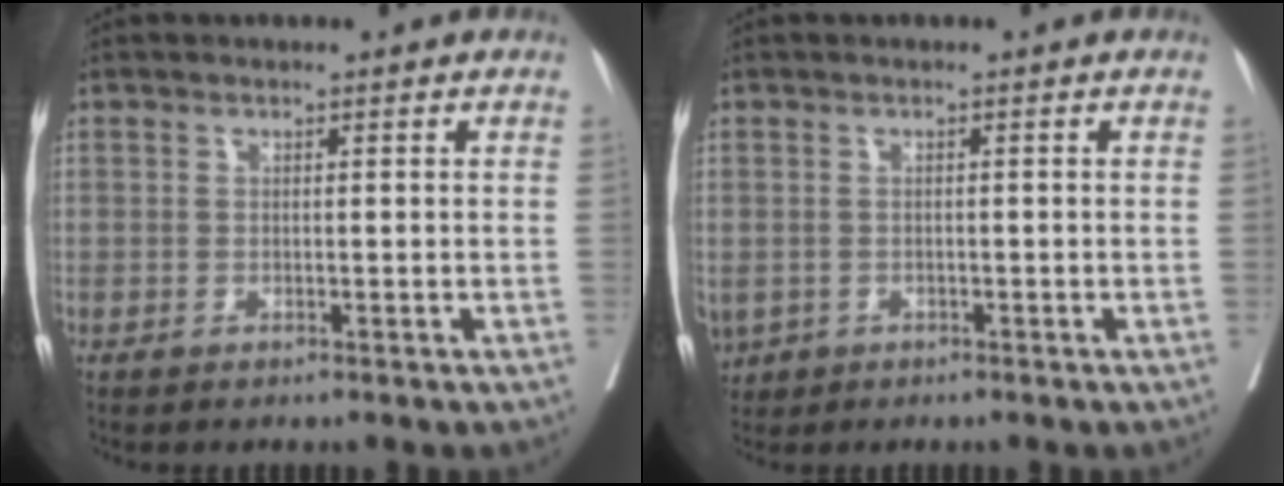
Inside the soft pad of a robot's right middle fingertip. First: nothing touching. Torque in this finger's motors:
{"motor_torque": [1.54, -0.43, 1.05, 0.21]}